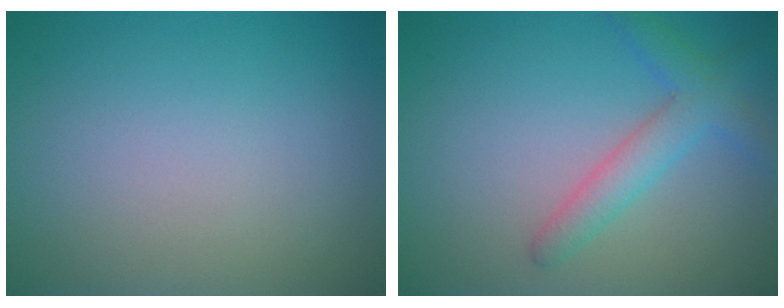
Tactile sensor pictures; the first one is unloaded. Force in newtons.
{"total": 2.2, "press": 2.2, "slide": 0.2}